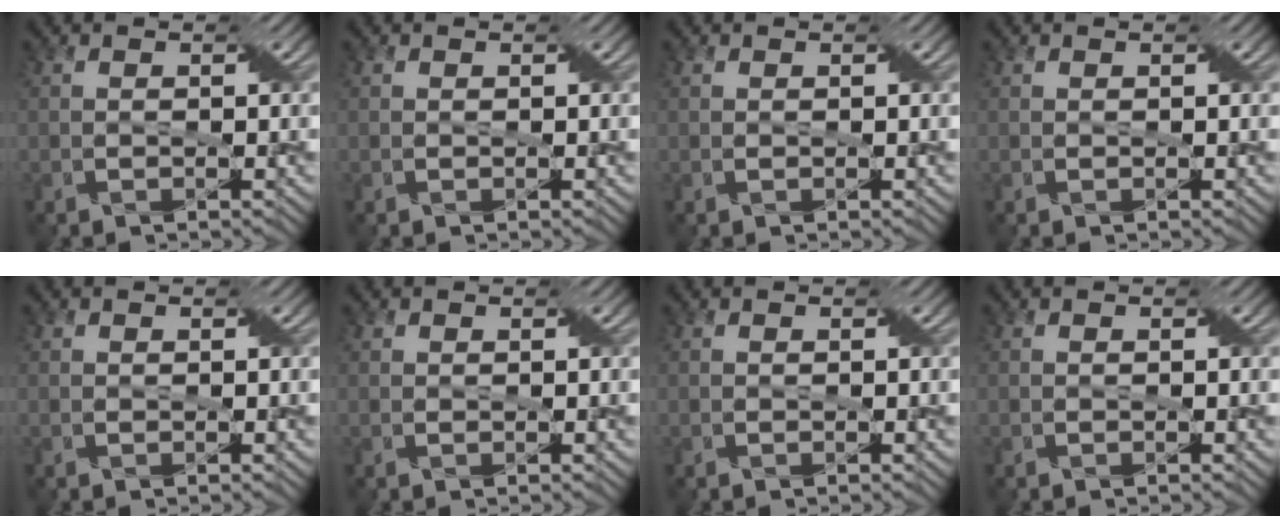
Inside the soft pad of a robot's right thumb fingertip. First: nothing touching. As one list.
[{"total": 0.0}, {"total": 0.0}, {"total": 0.0}, {"total": 0.0}, {"total": 0.0}, {"total": 0.0}, {"total": 0.0}]